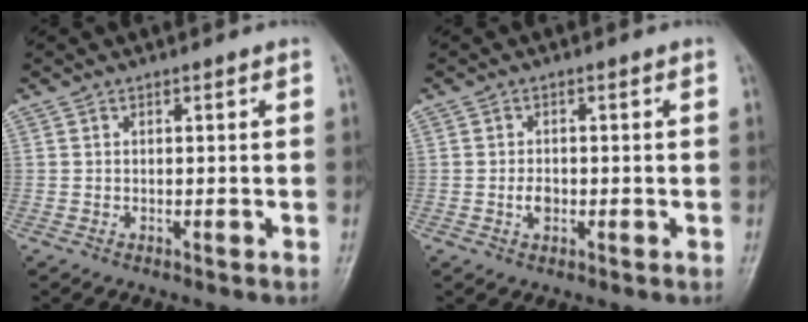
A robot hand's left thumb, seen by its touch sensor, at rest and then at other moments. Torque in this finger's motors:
{"motor_torque": [0.22, -0.04, 0.61, 0.22, 0.01]}